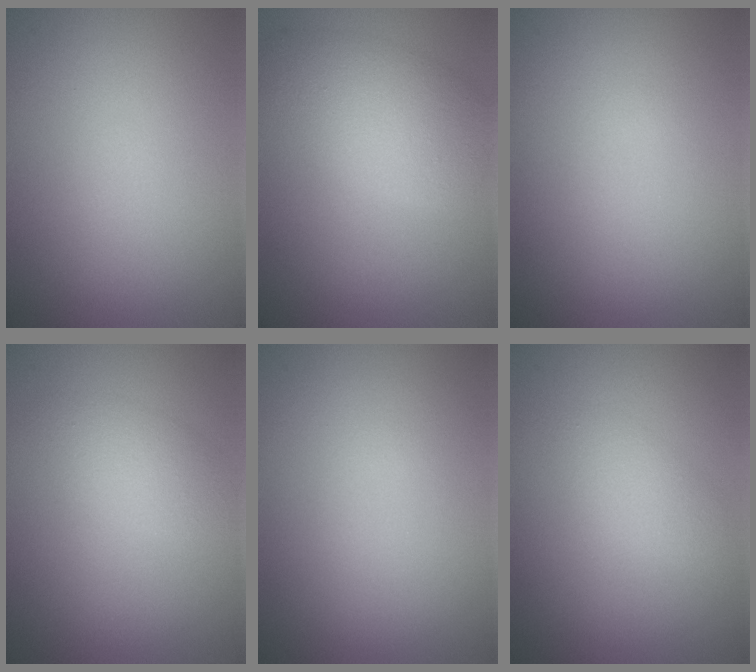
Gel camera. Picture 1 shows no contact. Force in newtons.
{"total": 5.0, "press": 5.0, "slide": 0.2}
{"total": 0.0}
{"total": 2.3, "press": 2.3, "slide": 0.1}
{"total": 0.0}
{"total": 1.9, "press": 1.9, "slide": 0.1}